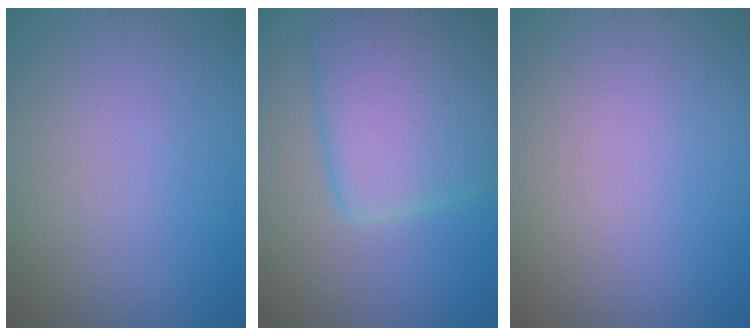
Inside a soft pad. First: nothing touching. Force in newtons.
{"total": 8.2, "press": 8.2, "slide": 0.6}
{"total": 0.0}